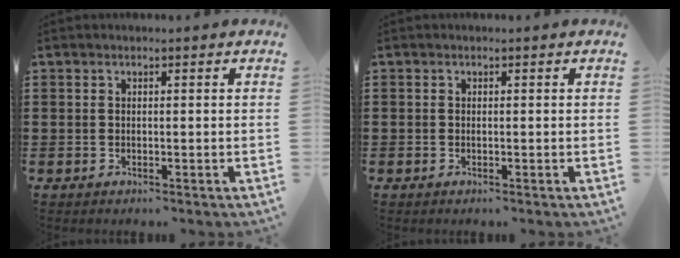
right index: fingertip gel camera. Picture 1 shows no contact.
{"total": 0.0}